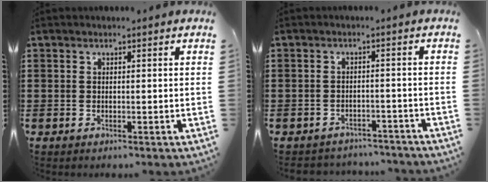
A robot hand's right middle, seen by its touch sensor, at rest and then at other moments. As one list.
[{"total": 2.7, "force": [-2.6, 0.4, -0.1], "torque": [-0.007, -0.003, -0.057]}]